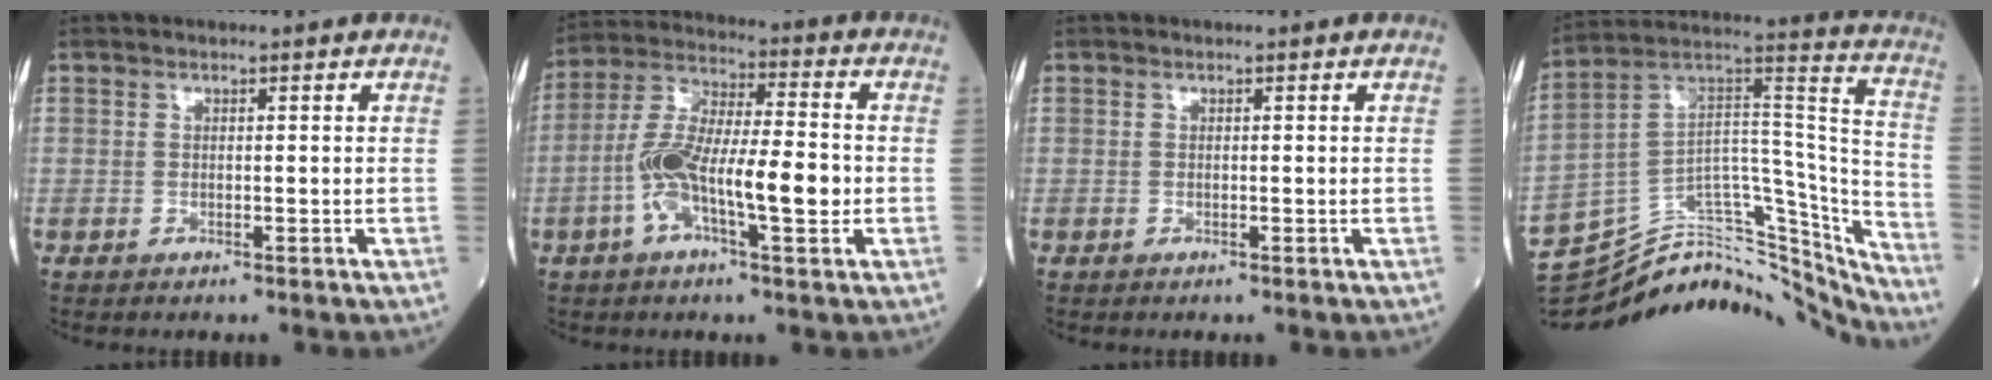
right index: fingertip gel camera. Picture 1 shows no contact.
{"total": 12.8, "force": [-2.8, 2.9, 12.1], "torque": [-0.234, 0.015, -0.053]}
{"total": 0.0}
{"total": 28.8, "force": [-26.1, 7.6, 9.4], "torque": [-0.110, 0.064, -0.375]}